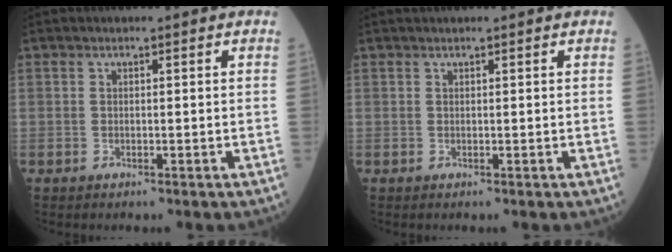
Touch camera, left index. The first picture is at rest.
{"total": 1.1, "force": [1.0, 0.0, 0.4], "torque": [-0.006, 0.021, 0.019]}